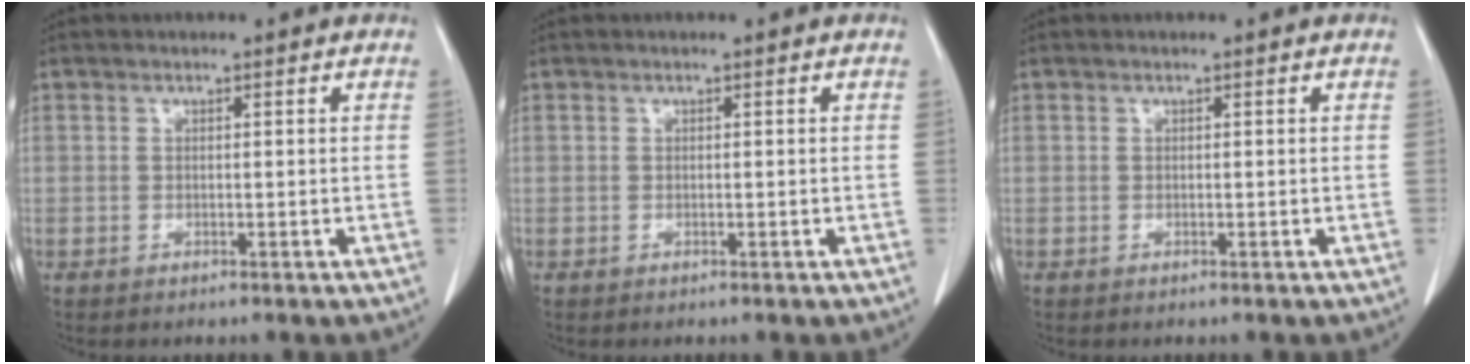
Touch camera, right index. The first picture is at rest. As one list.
[{"total": 0.0}, {"total": 0.0}]